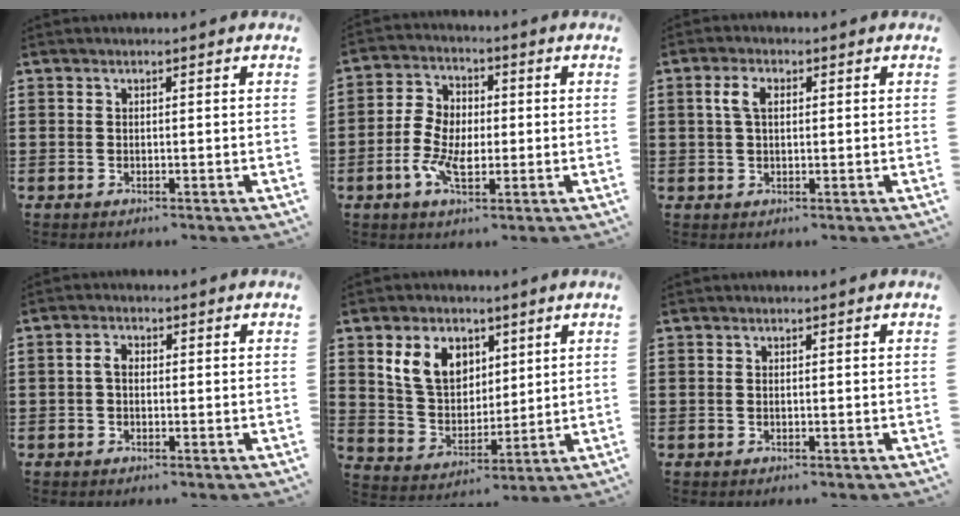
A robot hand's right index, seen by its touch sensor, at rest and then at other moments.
{"total": 6.6, "force": [-1.8, 4.3, 4.6], "torque": [-0.106, 0.011, -0.038]}
{"total": 3.1, "force": [0.6, 1.7, 2.6], "torque": [-0.062, 0.009, 0.005]}
{"total": 2.2, "force": [-0.2, 1.3, 1.7], "torque": [-0.041, 0.001, -0.008]}
{"total": 8.5, "force": [3.9, 5.9, 4.6], "torque": [-0.109, 0.017, 0.072]}
{"total": 0.0}